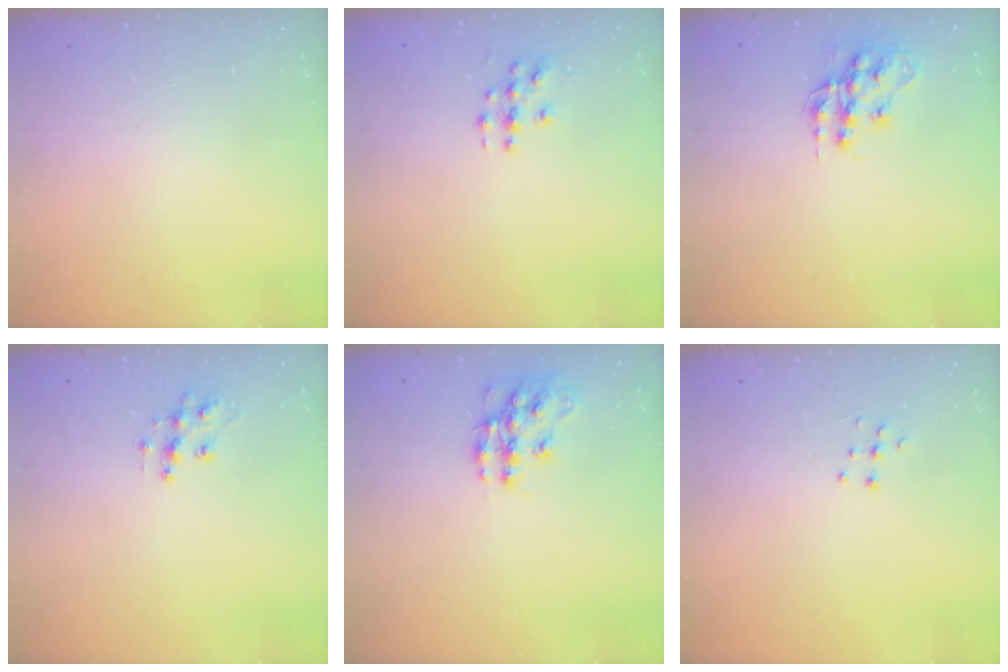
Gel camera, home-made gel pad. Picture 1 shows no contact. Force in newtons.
{"total": 3.9, "press": 3.9, "slide": 0.2}
{"total": 13.5, "press": 13.5, "slide": 0.8}
{"total": 9.0, "press": 9.0, "slide": 0.5}
{"total": 11.9, "press": 11.9, "slide": 0.9}
{"total": 3.7, "press": 3.7, "slide": 0.2}